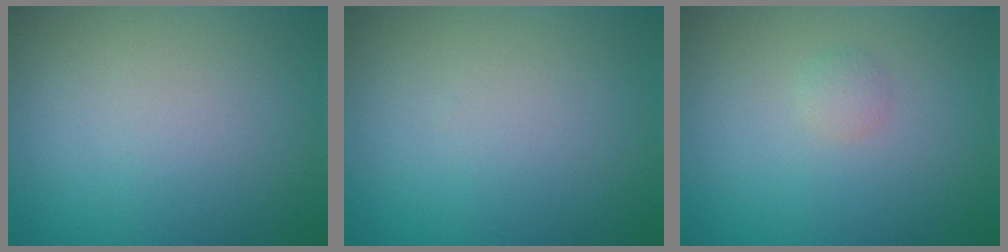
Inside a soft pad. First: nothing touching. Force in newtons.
{"total": 0.0}
{"total": 0.9, "press": 0.9, "slide": 0.0}